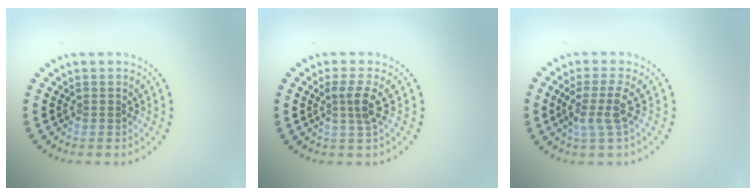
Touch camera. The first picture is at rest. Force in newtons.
{"total": 2.4, "press": 1.8, "slide": 1.5}
{"total": 2.6, "press": 2.0, "slide": 1.7}